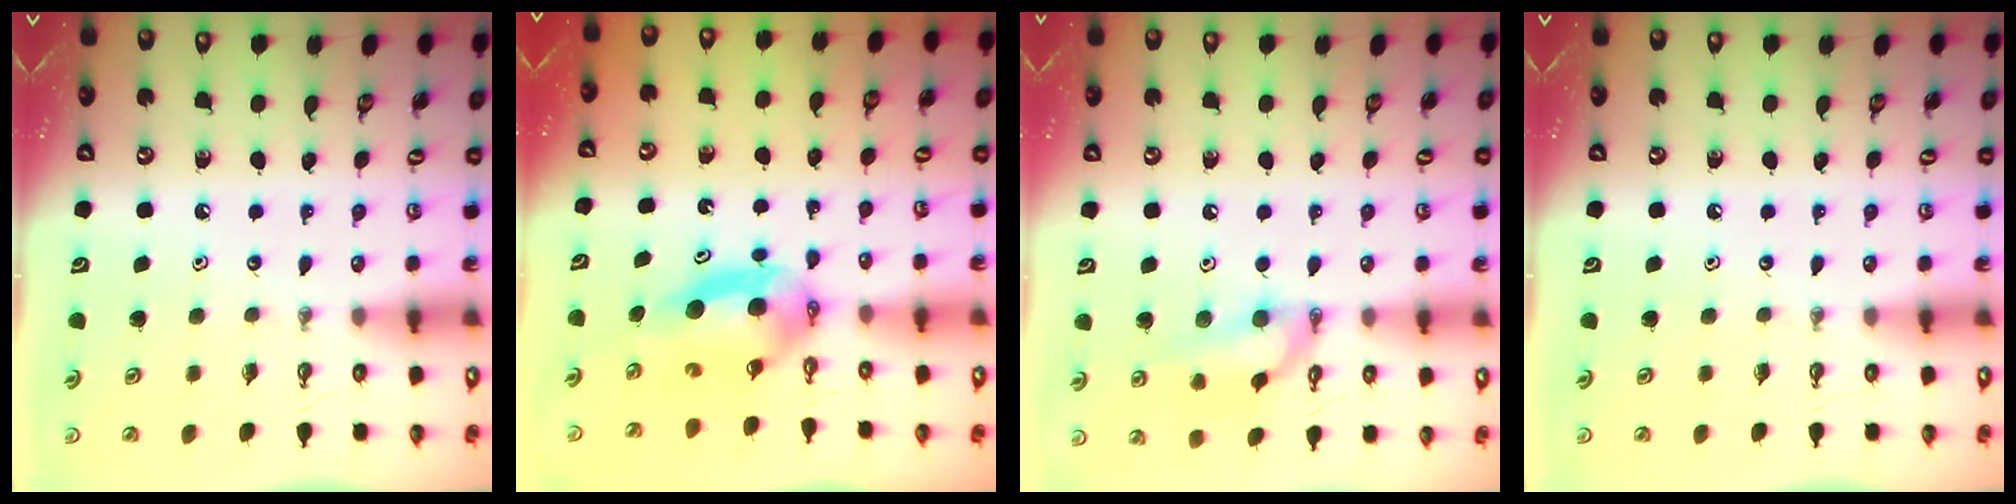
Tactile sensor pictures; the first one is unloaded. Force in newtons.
{"total": 6.6, "press": 5.7, "slide": 3.4}
{"total": 12.7, "press": 12.3, "slide": 3.2}
{"total": 0.0}